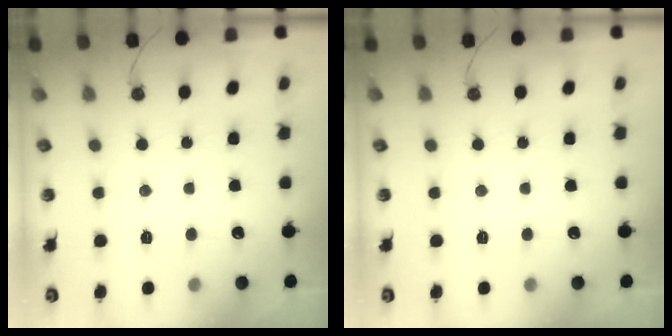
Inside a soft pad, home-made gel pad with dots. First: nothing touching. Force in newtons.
{"total": 0.0}